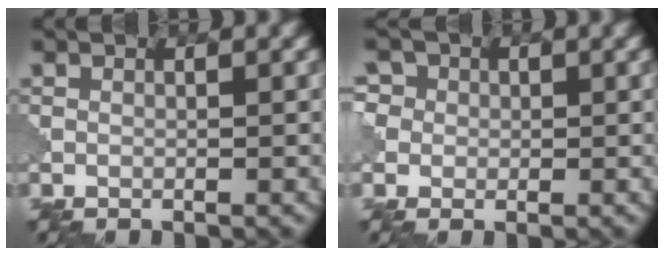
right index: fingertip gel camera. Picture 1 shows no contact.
{"total": 2.3, "force": [0.4, 2.2, -0.1], "torque": [-0.003, 0.008, -0.006]}